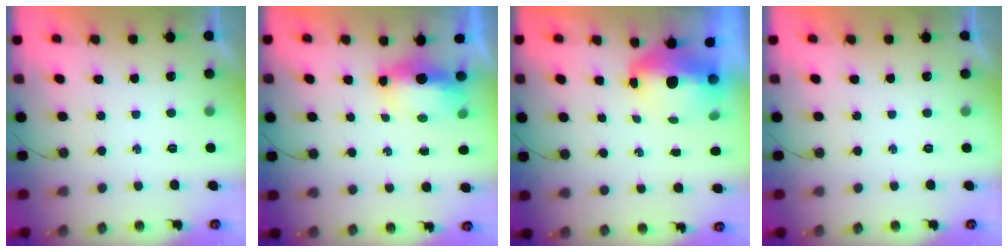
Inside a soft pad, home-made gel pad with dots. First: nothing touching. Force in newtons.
{"total": 5.9, "press": 5.8, "slide": 0.5}
{"total": 7.5, "press": 7.4, "slide": 1.2}
{"total": 0.0}